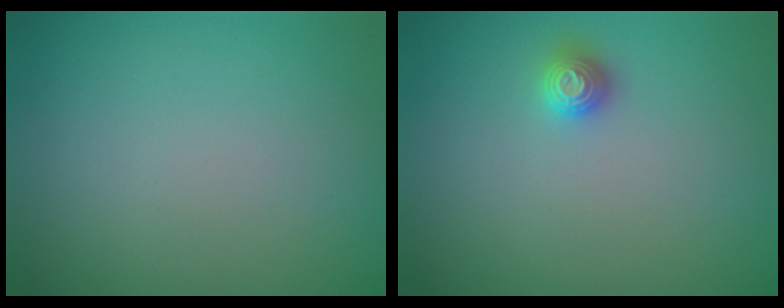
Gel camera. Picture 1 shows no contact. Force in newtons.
{"total": 1.2, "press": 1.1, "slide": 0.2}